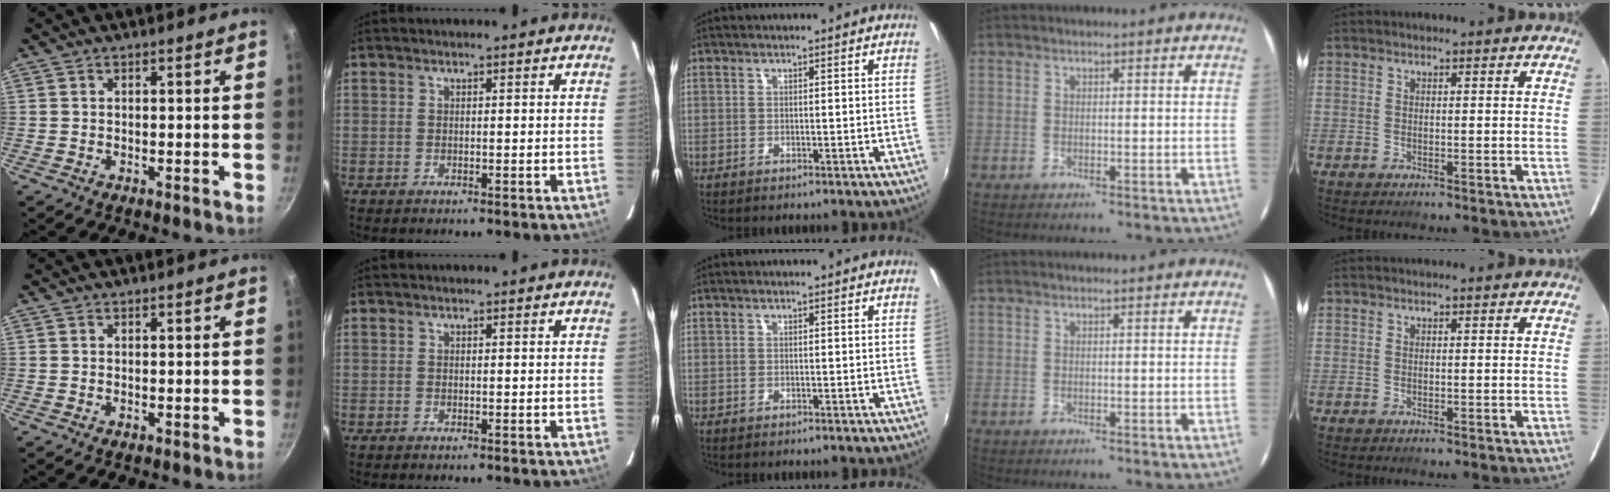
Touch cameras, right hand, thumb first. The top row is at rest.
{}